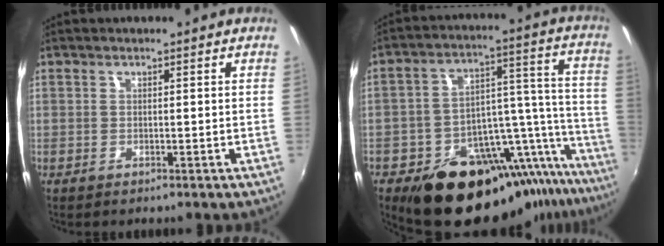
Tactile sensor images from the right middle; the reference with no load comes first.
{"total": 24.8, "force": [-20.8, 9.3, 9.9], "torque": [-0.124, 0.042, -0.296]}